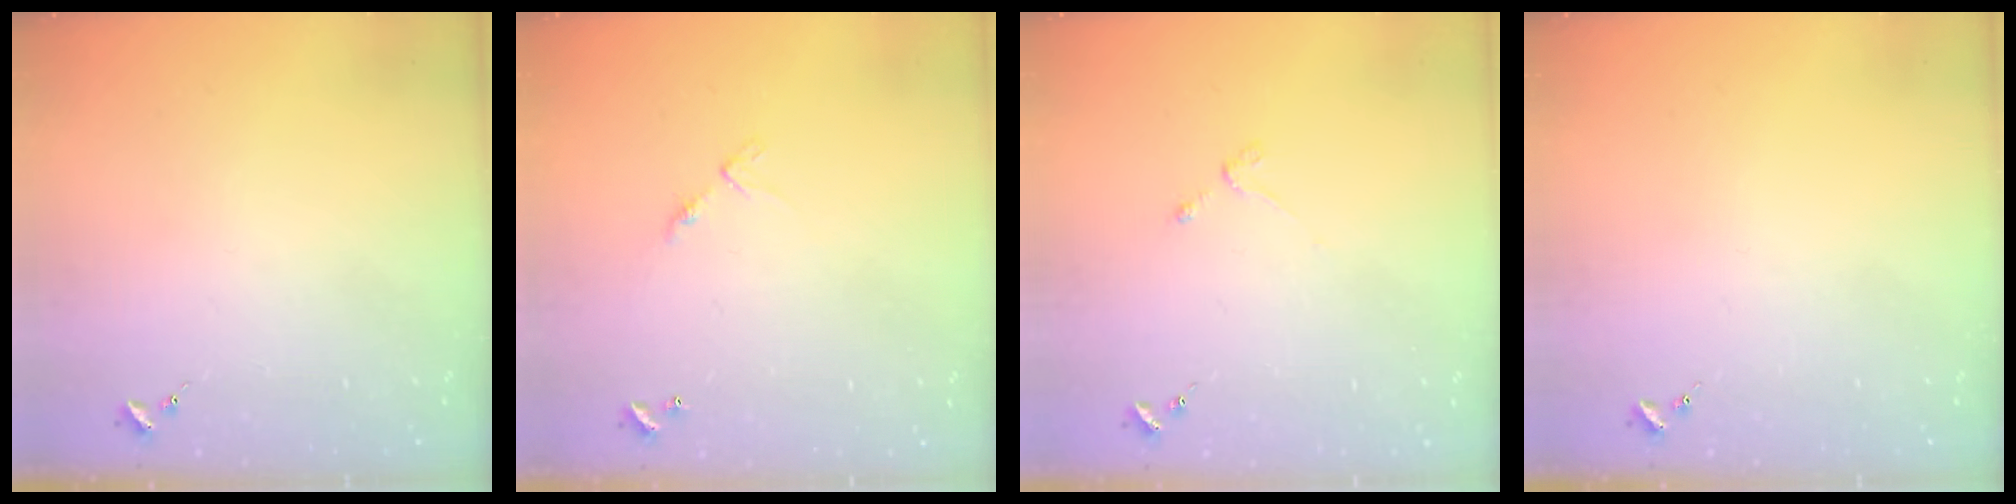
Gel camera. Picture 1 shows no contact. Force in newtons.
{"total": 6.2, "press": 6.2, "slide": 0.7}
{"total": 3.0, "press": 2.9, "slide": 0.5}
{"total": 0.0}